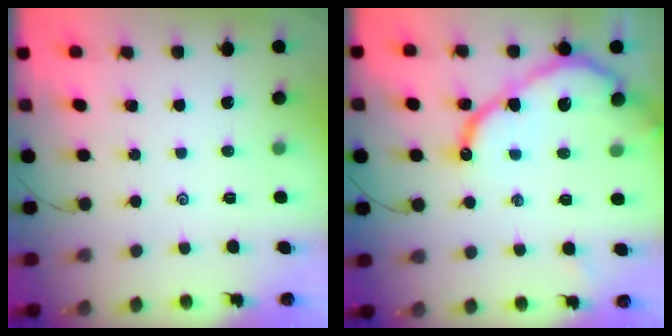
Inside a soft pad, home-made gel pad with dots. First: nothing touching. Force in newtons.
{"total": 11.7, "press": 11.6, "slide": 1.2}